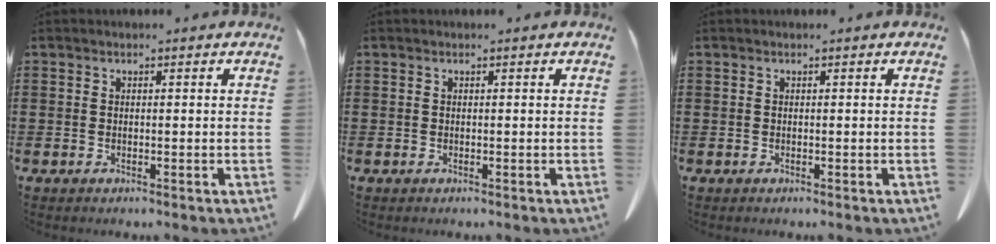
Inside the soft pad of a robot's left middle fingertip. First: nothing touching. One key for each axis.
{"total": 0.0}
{"total": 0.0}